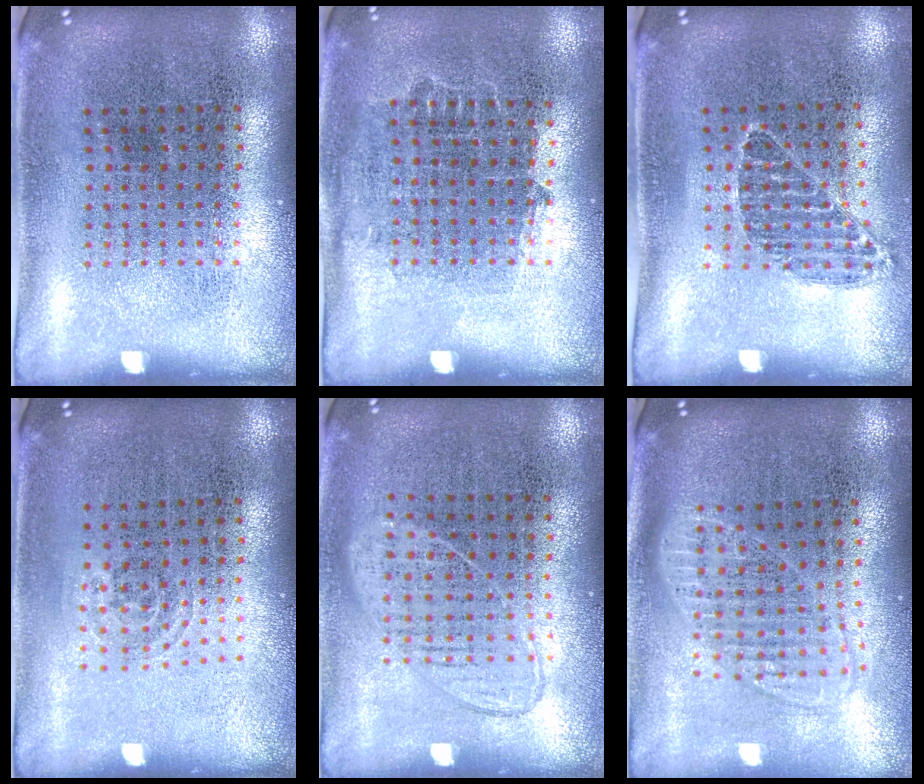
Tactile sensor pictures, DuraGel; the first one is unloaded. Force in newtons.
{"total": 0.8, "press": 0.7, "slide": 0.4}
{"total": 0.9, "press": 0.7, "slide": 0.5}
{"total": 0.8, "press": 0.6, "slide": 0.6}
{"total": 0.9, "press": 0.8, "slide": 0.4}
{"total": 1.8, "press": 1.5, "slide": 1.0}